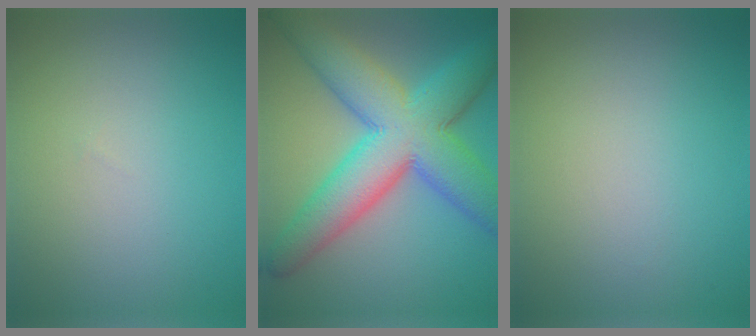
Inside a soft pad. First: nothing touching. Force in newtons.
{"total": 11.3, "press": 11.3, "slide": 0.2}
{"total": 0.0}